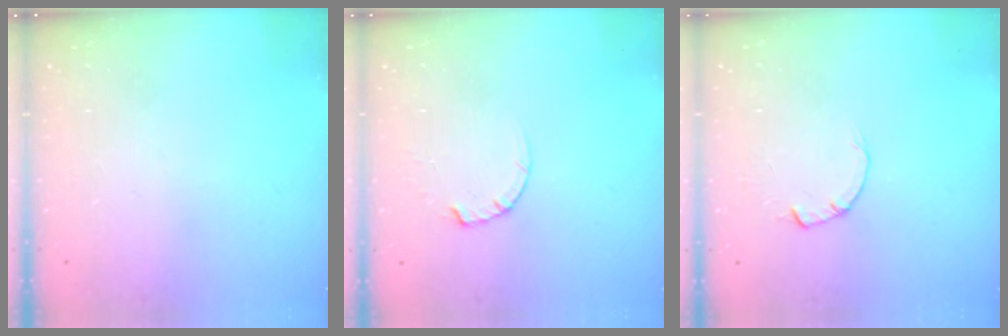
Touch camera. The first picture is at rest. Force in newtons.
{"total": 2.4, "press": 2.4, "slide": 0.3}
{"total": 1.8, "press": 1.7, "slide": 0.3}